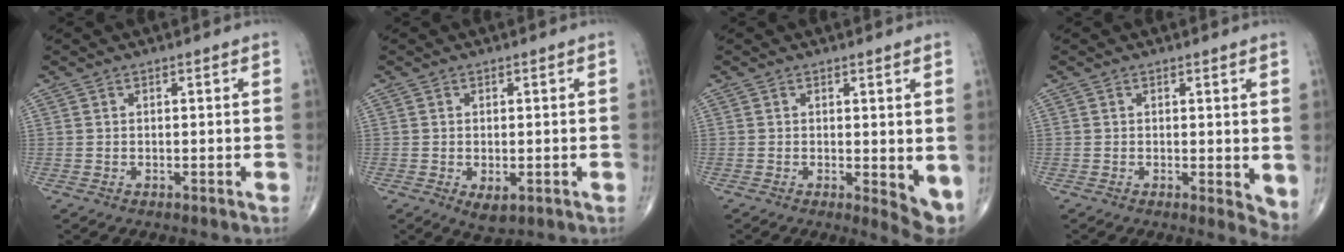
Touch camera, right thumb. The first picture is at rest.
{"total": 3.3, "force": [-1.0, 1.7, 2.7], "torque": [-0.045, -0.008, -0.009]}
{"total": 5.3, "force": [0.1, 2.0, 4.9], "torque": [-0.061, -0.014, 0.003]}
{"total": 3.7, "force": [0.5, 1.6, 3.3], "torque": [-0.041, -0.012, 0.005]}